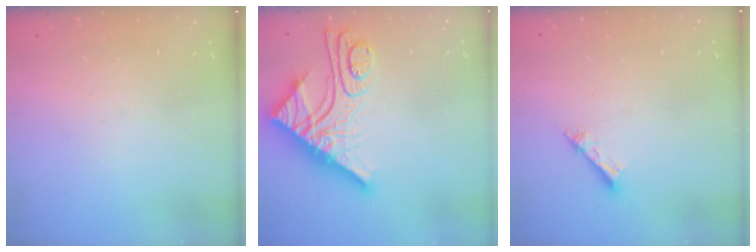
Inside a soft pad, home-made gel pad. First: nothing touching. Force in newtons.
{"total": 14.7, "press": 14.6, "slide": 1.2}
{"total": 2.6, "press": 2.6, "slide": 0.1}